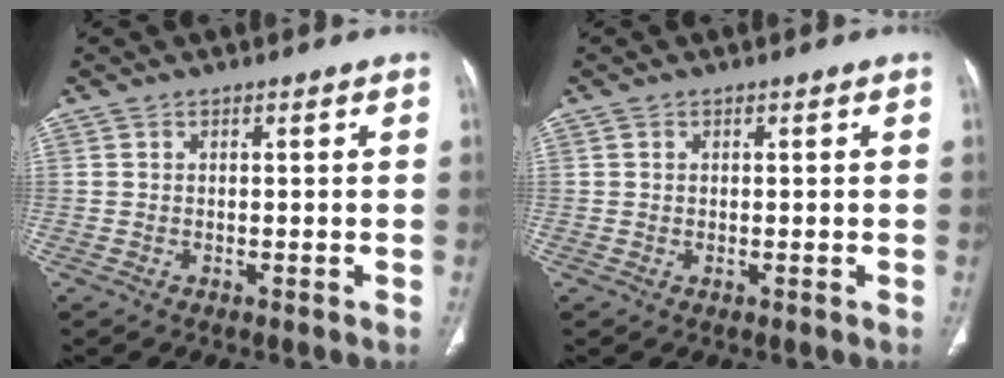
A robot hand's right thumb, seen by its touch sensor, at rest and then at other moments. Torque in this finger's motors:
{"motor_torque": [-0.48, -0.45, 0.24, 0.00, 0.06]}